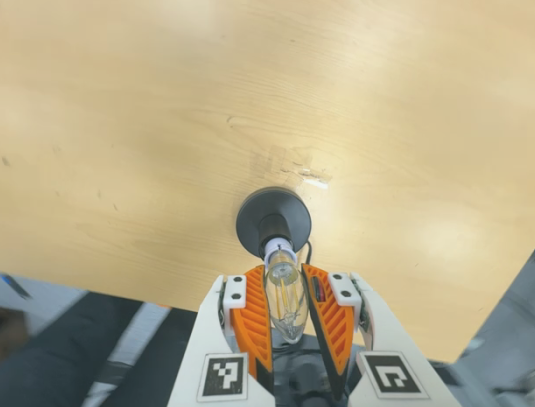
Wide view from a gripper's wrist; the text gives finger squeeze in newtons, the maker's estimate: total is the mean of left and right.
{"total": 12.6, "left": 12.0, "right": 13.3}